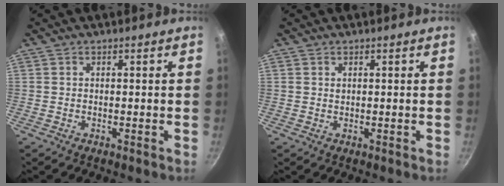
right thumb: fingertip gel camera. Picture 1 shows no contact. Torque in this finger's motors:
{"motor_torque": [-0.21, 0.18, 0.44, 0.07, 0.03]}